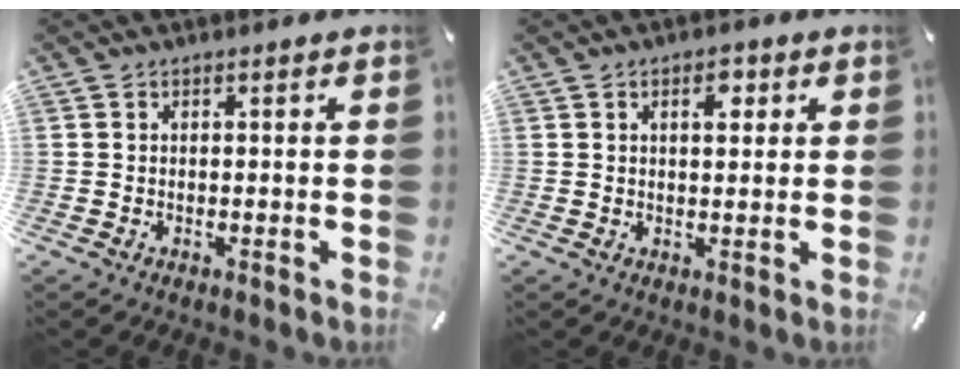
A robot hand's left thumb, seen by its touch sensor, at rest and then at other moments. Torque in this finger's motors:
{"motor_torque": [-0.22, -0.26, 0.11, 0.17, -0.01]}